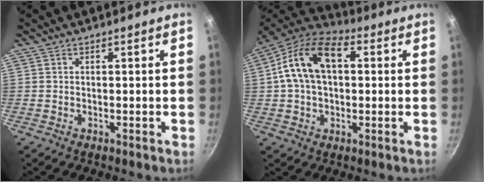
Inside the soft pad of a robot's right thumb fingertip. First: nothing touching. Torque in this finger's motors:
{"motor_torque": [0.14, 2.37, 1.15, -0.64, 0.47]}